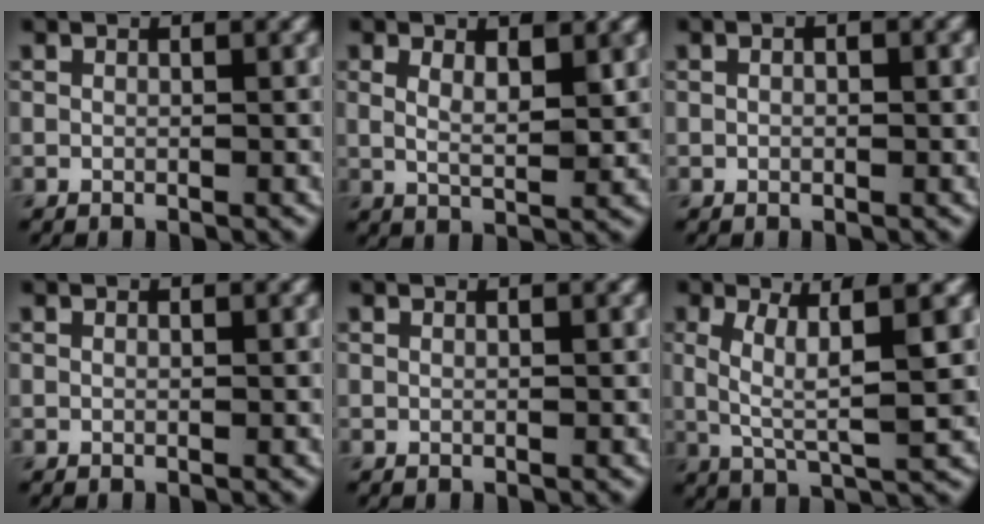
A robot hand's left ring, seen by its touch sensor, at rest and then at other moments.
{"total": 2.9, "force": [1.3, 1.1, 2.4], "torque": [-0.044, -0.005, 0.024]}
{"total": 1.5, "force": [0.4, 0.9, 1.2], "torque": [-0.011, 0.002, -0.006]}
{"total": 0.0}
{"total": 0.0}
{"total": 5.8, "force": [1.1, 1.2, 5.6], "torque": [-0.106, 0.001, 0.022]}